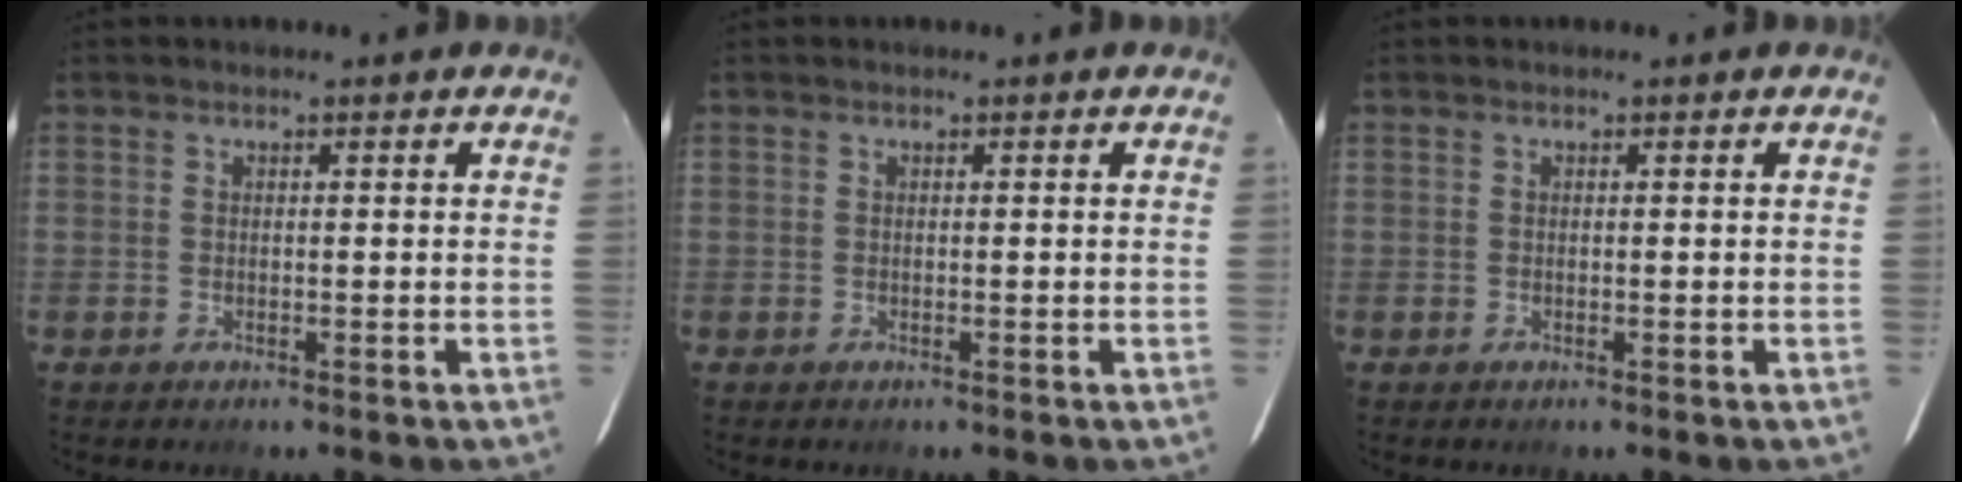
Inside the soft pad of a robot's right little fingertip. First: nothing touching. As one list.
[{"total": 0.0}, {"total": 0.0}]